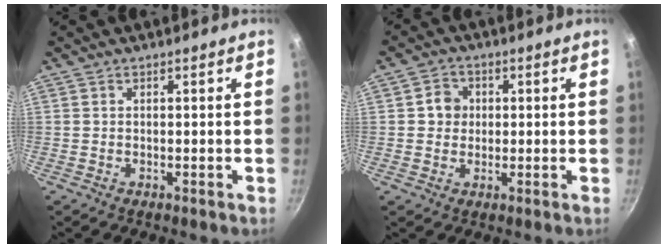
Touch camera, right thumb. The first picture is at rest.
{"total": 4.3, "force": [0.5, 4.0, 1.6], "torque": [0.001, 0.005, 0.001]}